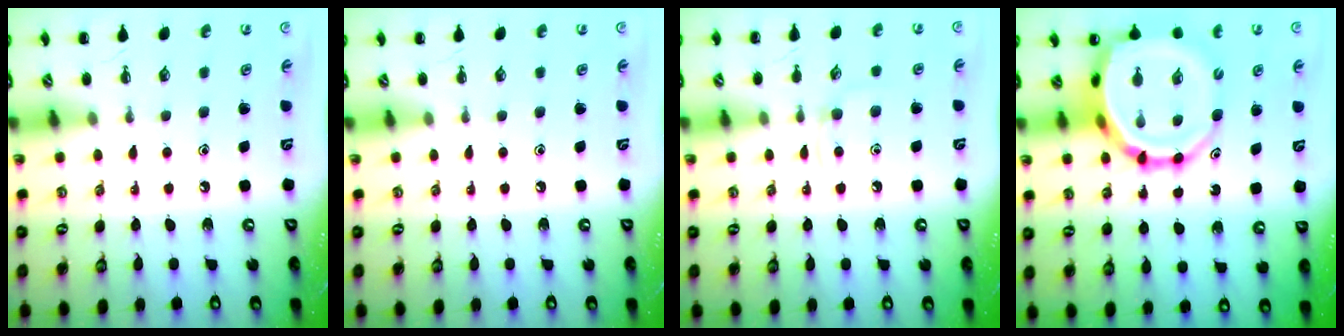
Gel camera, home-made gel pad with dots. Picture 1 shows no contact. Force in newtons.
{"total": 0.0}
{"total": 2.8, "press": 2.7, "slide": 0.9}
{"total": 14.2, "press": 13.6, "slide": 4.1}